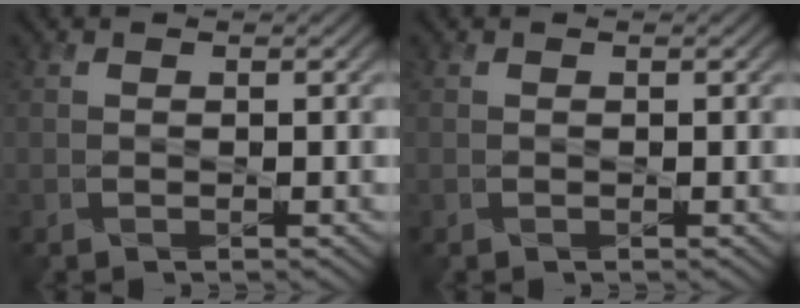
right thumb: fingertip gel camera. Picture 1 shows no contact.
{"total": 0.0}